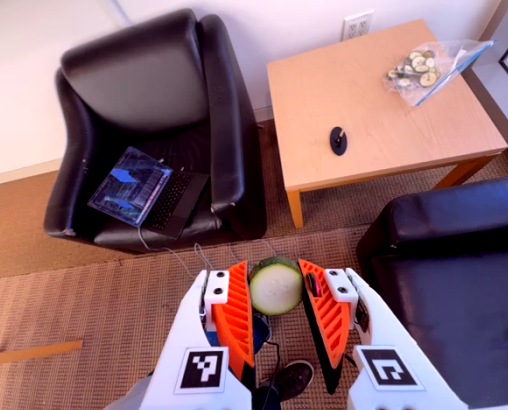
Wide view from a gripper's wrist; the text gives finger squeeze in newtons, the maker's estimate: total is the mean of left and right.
{"total": 10.6, "left": 10.7, "right": 10.6}